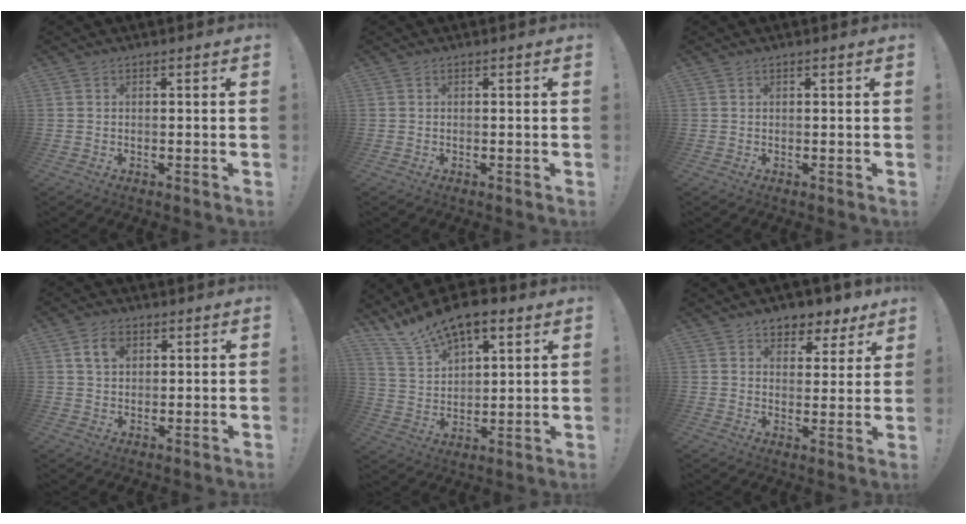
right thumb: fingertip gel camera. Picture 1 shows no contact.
{"total": 0.0}
{"total": 0.0}
{"total": 5.7, "force": [2.4, 3.9, 3.3], "torque": [-0.050, 0.002, 0.044]}
{"total": 13.3, "force": [10.5, 5.6, 5.8], "torque": [-0.119, -0.070, 0.194]}
{"total": 6.9, "force": [5.3, 4.0, 1.8], "torque": [-0.020, -0.040, 0.098]}